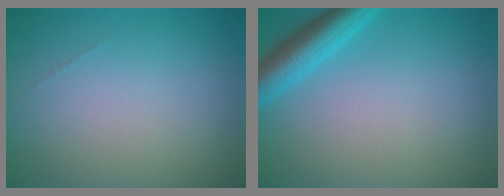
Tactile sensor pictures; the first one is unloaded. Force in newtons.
{"total": 4.1, "press": 4.1, "slide": 0.4}